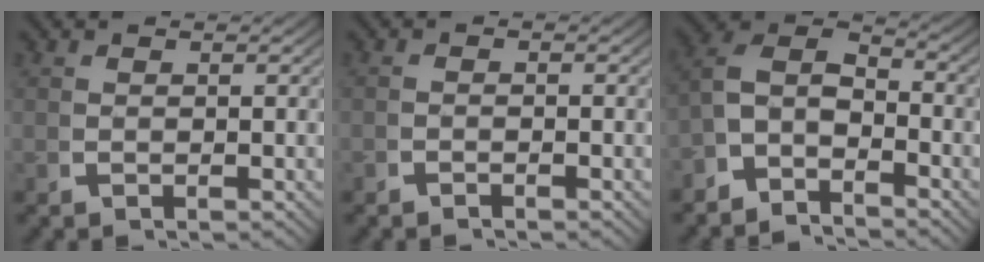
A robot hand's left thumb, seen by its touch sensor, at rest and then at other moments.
{"total": 0.9, "force": [-0.8, 0.3, 0.1], "torque": [0.000, -0.003, -0.017]}
{"total": 8.4, "force": [-0.6, 6.6, 5.1], "torque": [-0.095, -0.011, -0.032]}